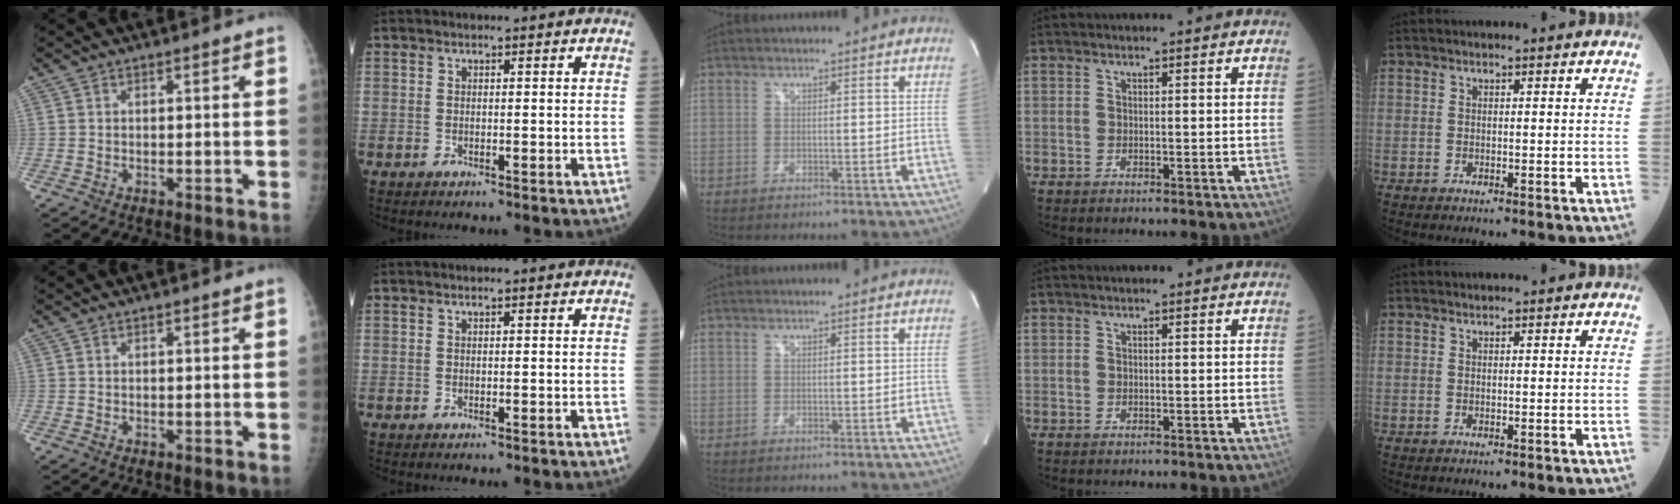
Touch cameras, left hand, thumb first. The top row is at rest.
{}